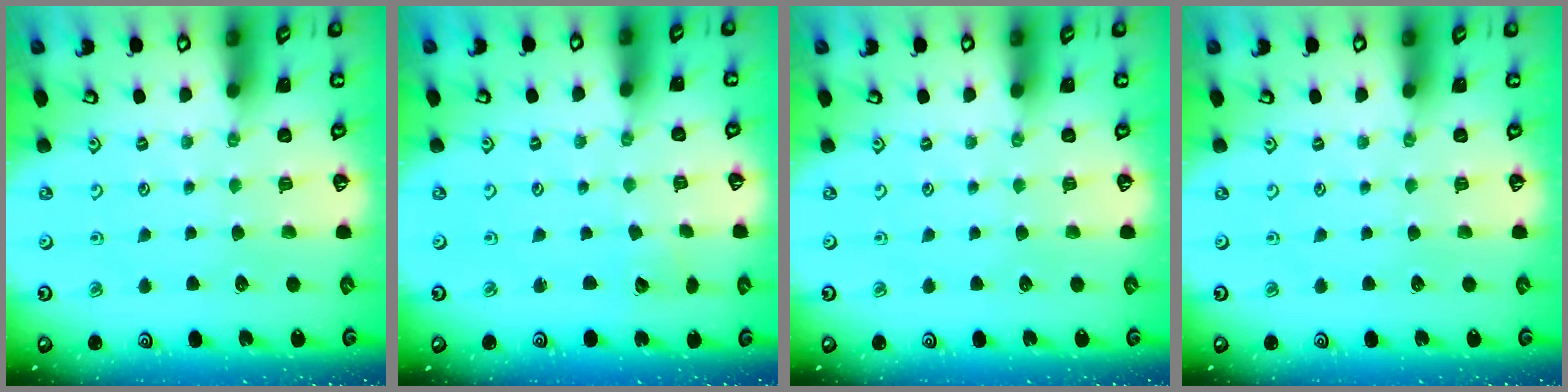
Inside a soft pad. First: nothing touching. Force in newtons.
{"total": 2.0, "press": 2.0, "slide": 0.2}
{"total": 0.0}
{"total": 0.0}